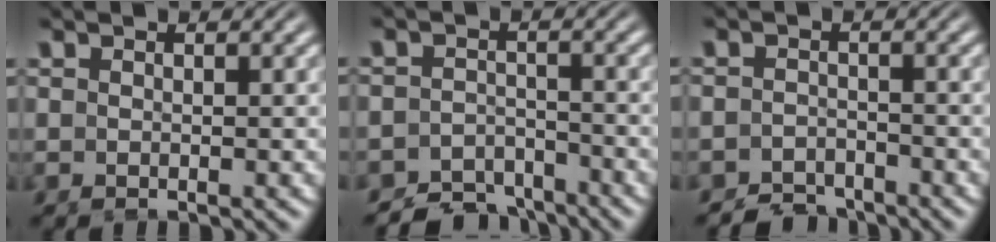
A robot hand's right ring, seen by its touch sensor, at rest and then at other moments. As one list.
[{"total": 6.8, "force": [-6.2, 2.6, 0.7], "torque": [0.015, -0.020, -0.111]}, {"total": 4.7, "force": [-4.5, 1.3, -0.1], "torque": [0.016, -0.020, -0.081]}]